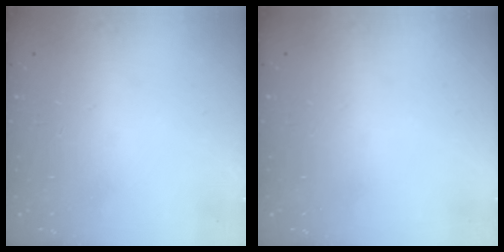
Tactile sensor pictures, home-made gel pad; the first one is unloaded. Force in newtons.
{"total": 0.0}